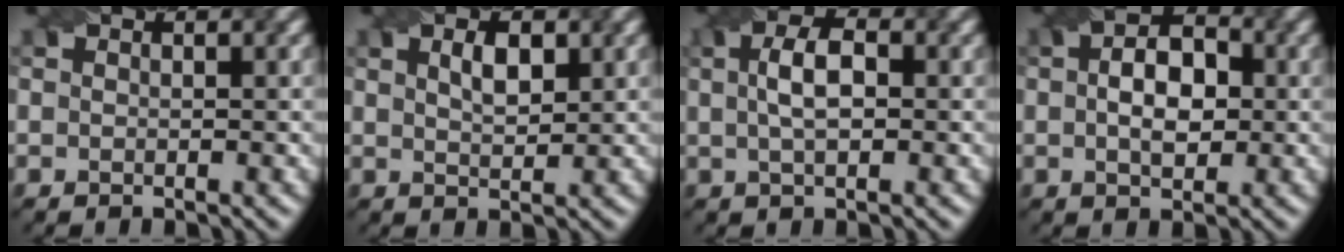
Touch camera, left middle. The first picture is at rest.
{"total": 1.1, "force": [0.3, 0.6, 0.9], "torque": [-0.012, 0.003, 0.023]}
{"total": 2.6, "force": [-0.2, 1.3, 2.3], "torque": [-0.041, 0.008, 0.008]}
{"total": 4.3, "force": [-0.3, 2.9, 3.2], "torque": [-0.039, 0.011, 0.003]}